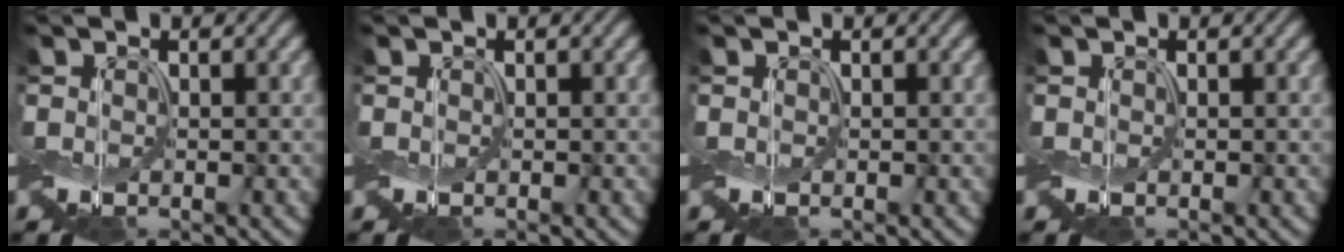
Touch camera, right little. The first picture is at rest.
{"total": 0.0}
{"total": 0.0}
{"total": 0.0}